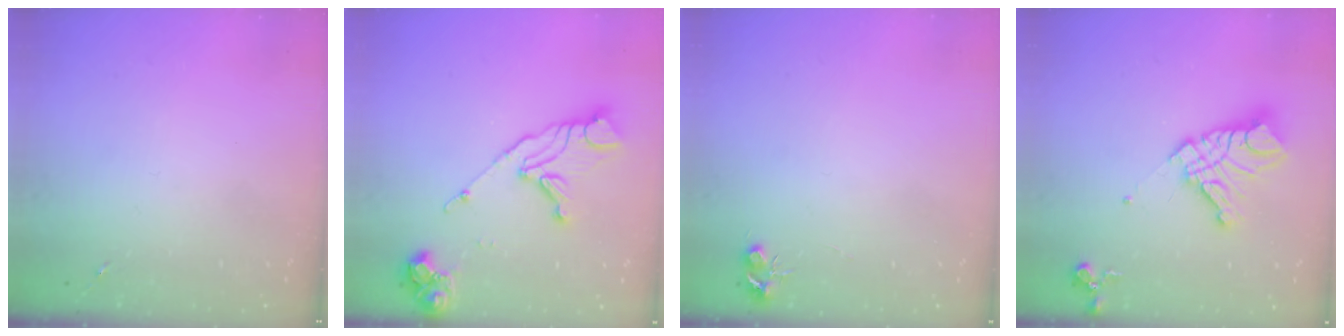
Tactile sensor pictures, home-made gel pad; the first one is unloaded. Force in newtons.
{"total": 14.7, "press": 14.6, "slide": 1.7}
{"total": 5.3, "press": 5.3, "slide": 0.7}
{"total": 16.4, "press": 16.3, "slide": 2.1}